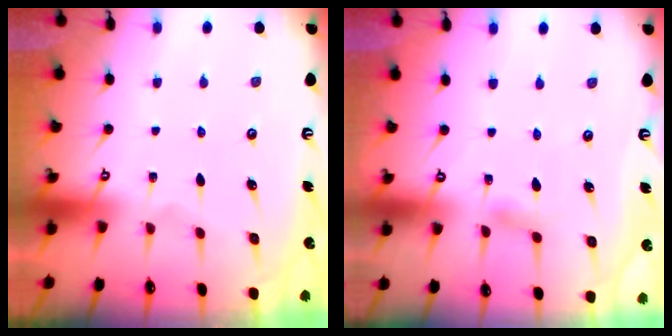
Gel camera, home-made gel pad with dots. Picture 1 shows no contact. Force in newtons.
{"total": 4.7, "press": 4.7, "slide": 0.6}